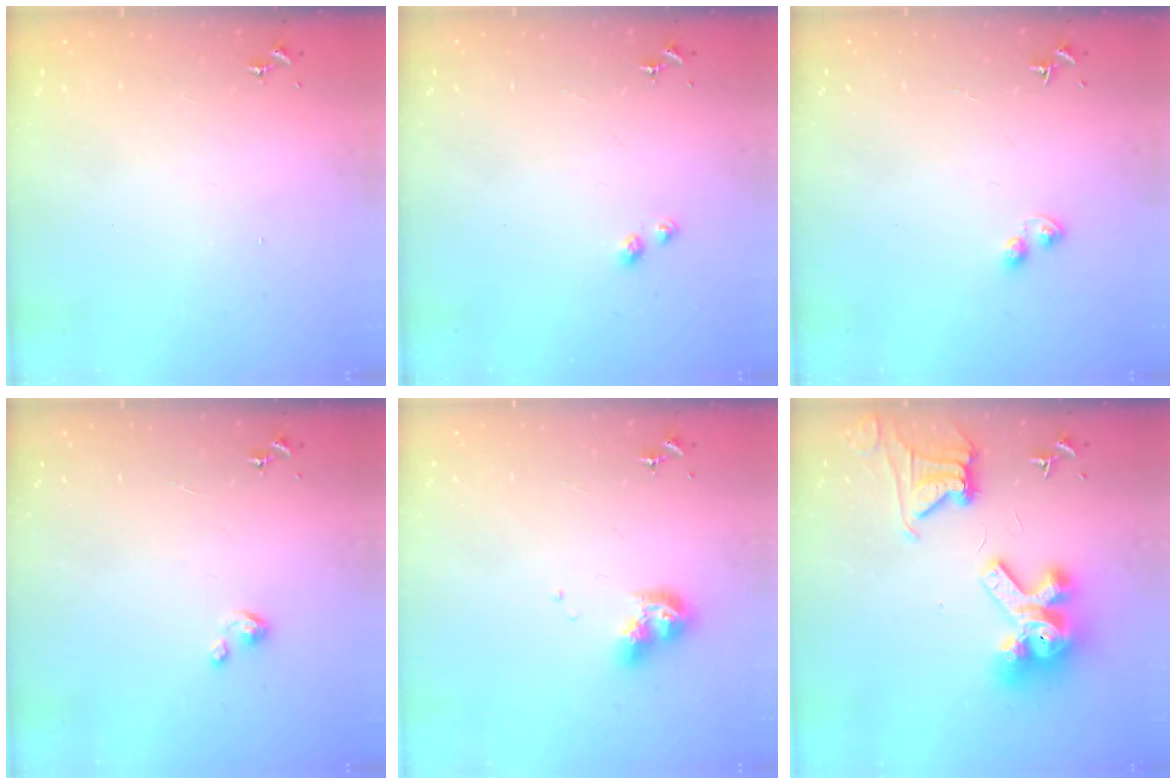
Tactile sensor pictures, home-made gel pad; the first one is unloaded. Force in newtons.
{"total": 2.6, "press": 2.6, "slide": 0.3}
{"total": 2.7, "press": 2.7, "slide": 0.4}
{"total": 2.1, "press": 2.1, "slide": 0.1}
{"total": 9.6, "press": 9.5, "slide": 1.2}
{"total": 16.2, "press": 16.2, "slide": 1.7}